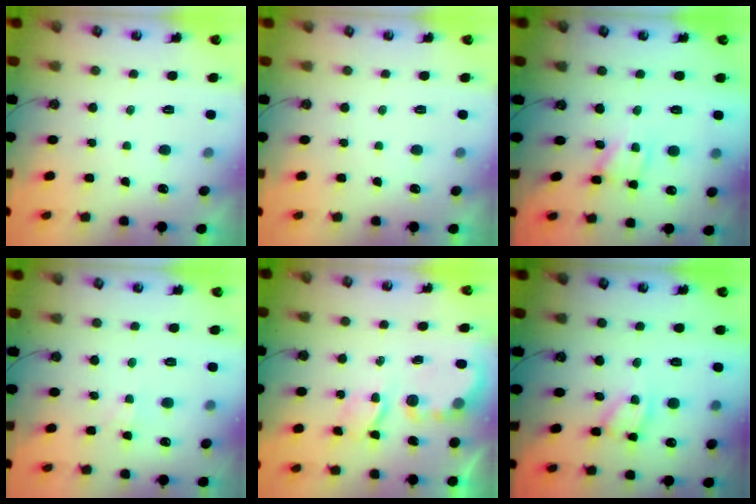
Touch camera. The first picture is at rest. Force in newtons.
{"total": 0.0}
{"total": 5.3, "press": 5.3, "slide": 0.3}
{"total": 2.0, "press": 2.0, "slide": 0.3}
{"total": 5.3, "press": 5.3, "slide": 0.2}
{"total": 9.3, "press": 9.3, "slide": 0.6}